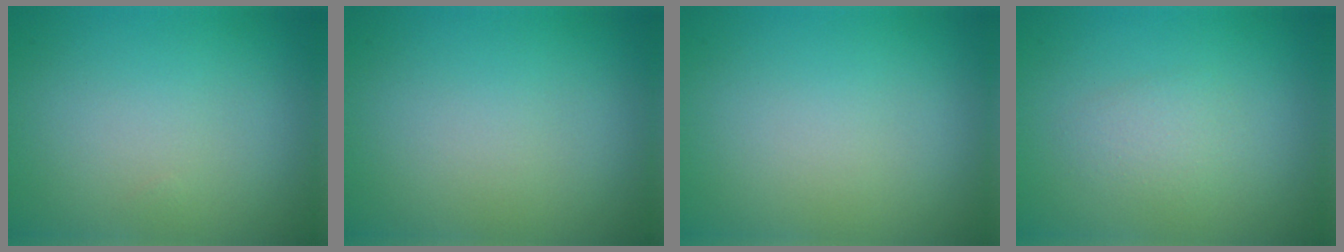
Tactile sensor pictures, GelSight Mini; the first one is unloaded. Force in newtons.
{"total": 0.0}
{"total": 0.0}
{"total": 1.6, "press": 1.6, "slide": 0.1}